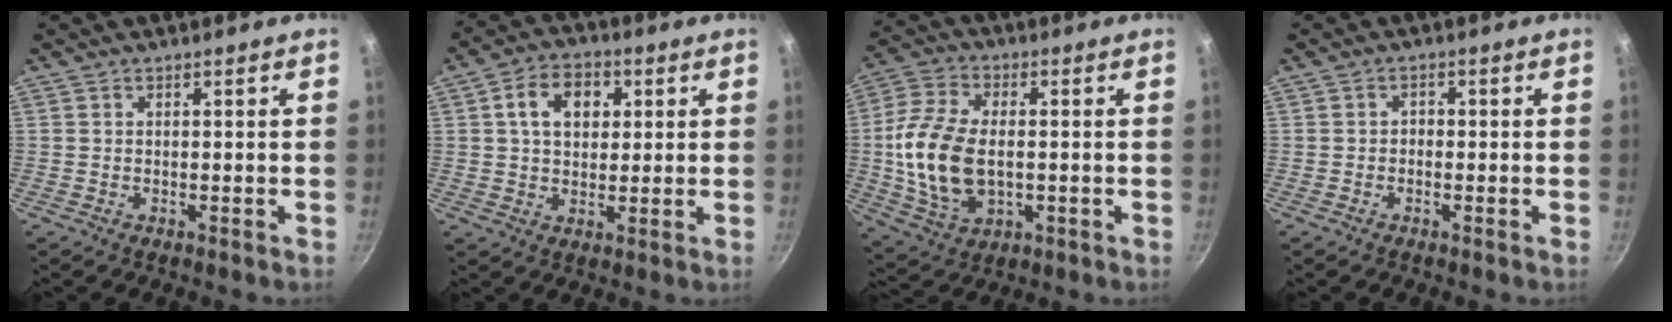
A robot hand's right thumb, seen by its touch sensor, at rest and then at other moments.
{"total": 9.2, "force": [2.5, 6.6, 5.8], "torque": [-0.072, 0.007, 0.034]}
{"total": 15.7, "force": [-0.7, 9.6, 12.4], "torque": [-0.240, 0.007, -0.013]}
{"total": 1.2, "force": [-0.5, 1.0, 0.5], "torque": [-0.004, 0.006, -0.011]}